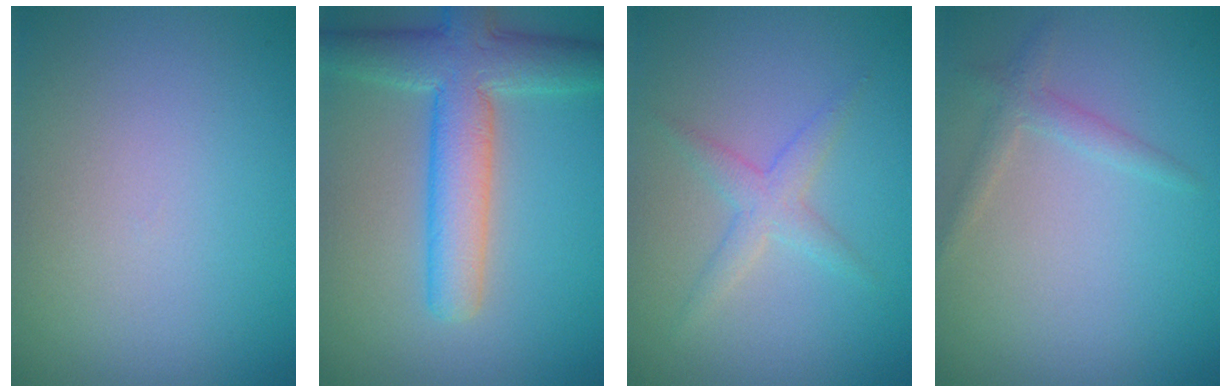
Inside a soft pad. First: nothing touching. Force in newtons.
{"total": 6.8, "press": 6.8, "slide": 0.3}
{"total": 2.0, "press": 2.0, "slide": 0.0}
{"total": 1.6, "press": 1.6, "slide": 0.1}